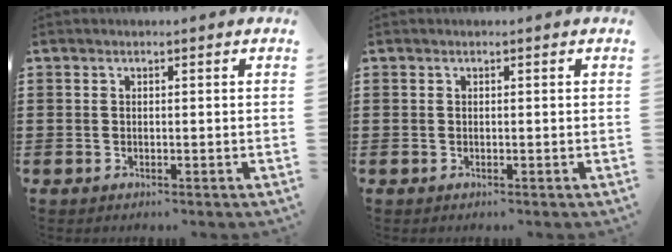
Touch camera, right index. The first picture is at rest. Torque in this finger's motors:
{"motor_torque": [0.00, 0.00, 0.00, 0.00]}